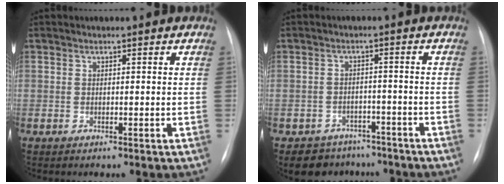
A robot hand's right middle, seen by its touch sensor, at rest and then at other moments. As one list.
[{"total": 6.9, "force": [-5.5, 4.2, 0.2], "torque": [0.008, 0.023, -0.076]}]